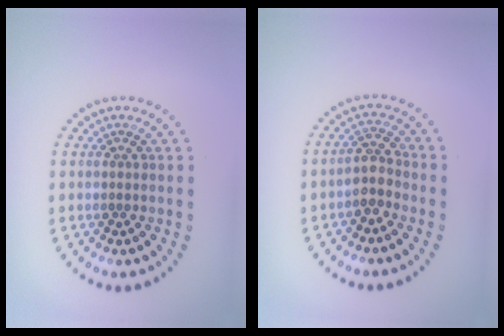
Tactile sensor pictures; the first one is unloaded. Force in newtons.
{"total": 2.4, "press": 2.0, "slide": 1.3}